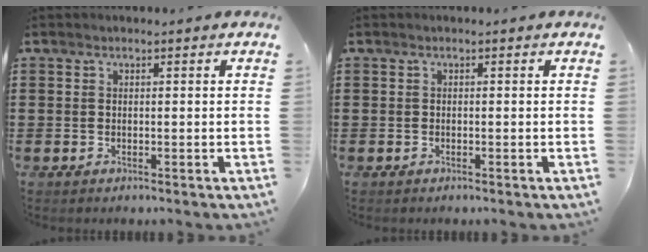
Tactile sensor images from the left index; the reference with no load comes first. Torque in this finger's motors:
{"motor_torque": [-0.01, 0.01, 0.00, -0.01]}